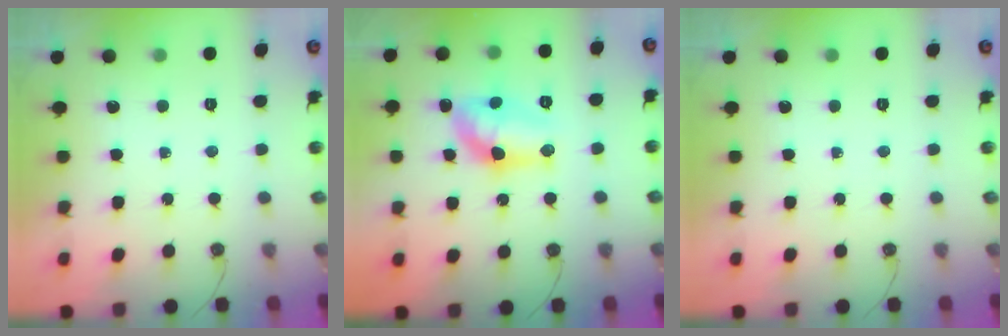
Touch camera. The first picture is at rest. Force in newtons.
{"total": 11.9, "press": 11.9, "slide": 0.6}
{"total": 0.0}